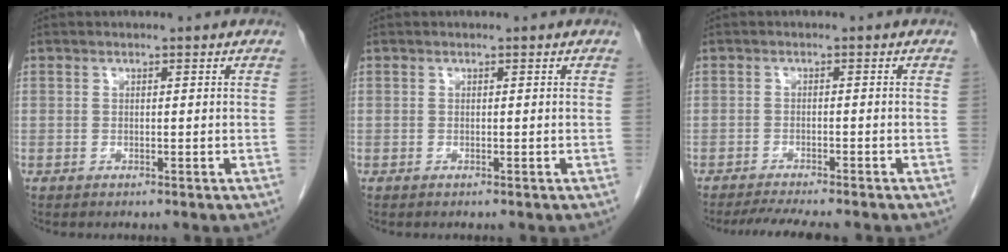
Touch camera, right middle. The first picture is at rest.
{"total": 0.0}
{"total": 6.5, "force": [-5.7, 0.5, 3.1], "torque": [-0.046, -0.014, -0.088]}